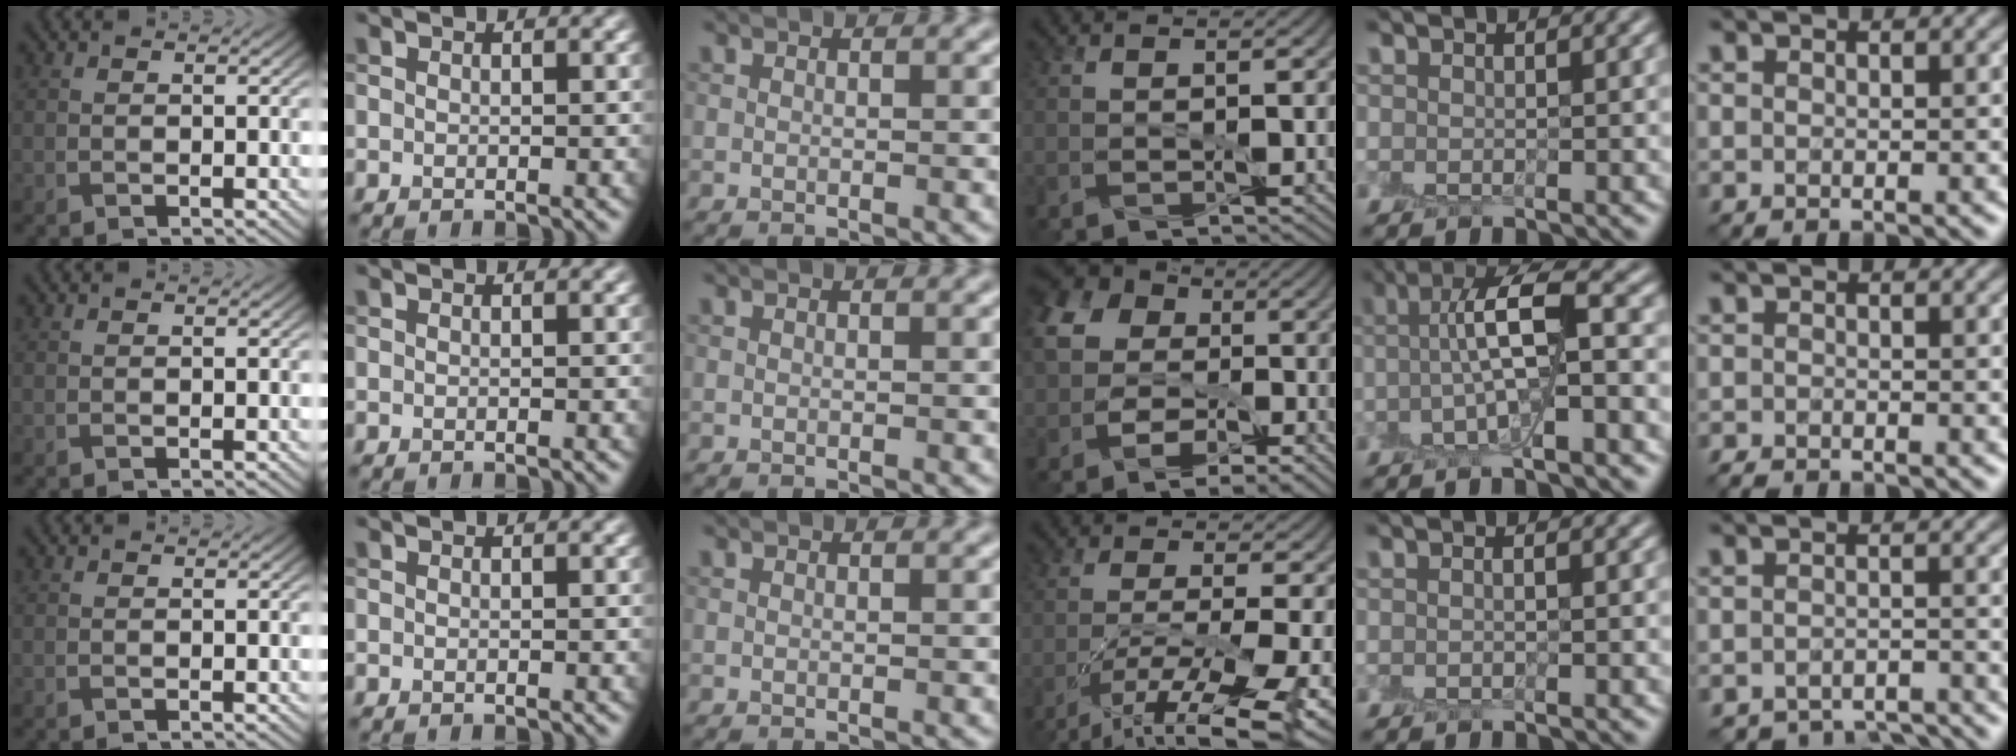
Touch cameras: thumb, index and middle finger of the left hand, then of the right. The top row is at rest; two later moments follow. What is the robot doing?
{"motion": "peel", "object": "sticky note"}